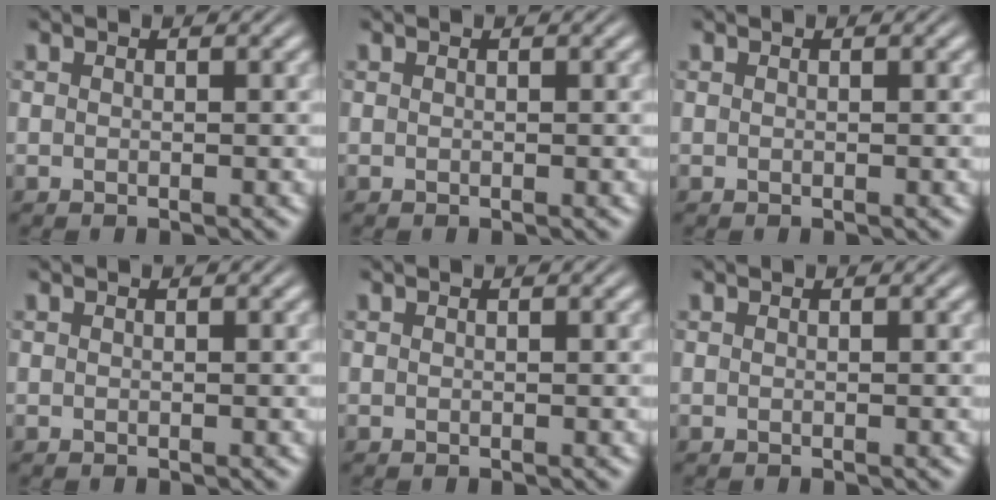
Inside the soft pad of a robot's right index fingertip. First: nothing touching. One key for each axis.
{"total": 0.0}
{"total": 0.0}
{"total": 0.0}
{"total": 0.0}
{"total": 0.0}